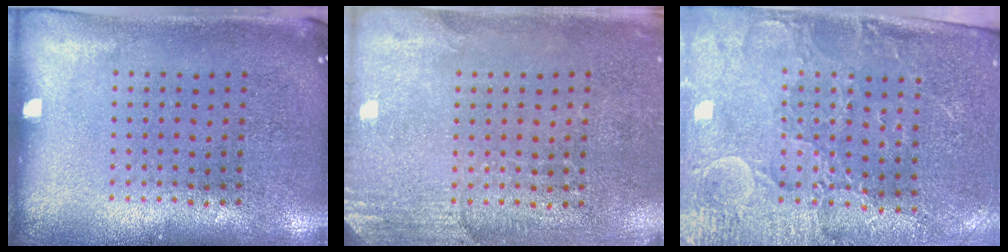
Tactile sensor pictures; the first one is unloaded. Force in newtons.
{"total": 2.6, "press": 2.3, "slide": 1.2}
{"total": 3.2, "press": 3.0, "slide": 1.3}